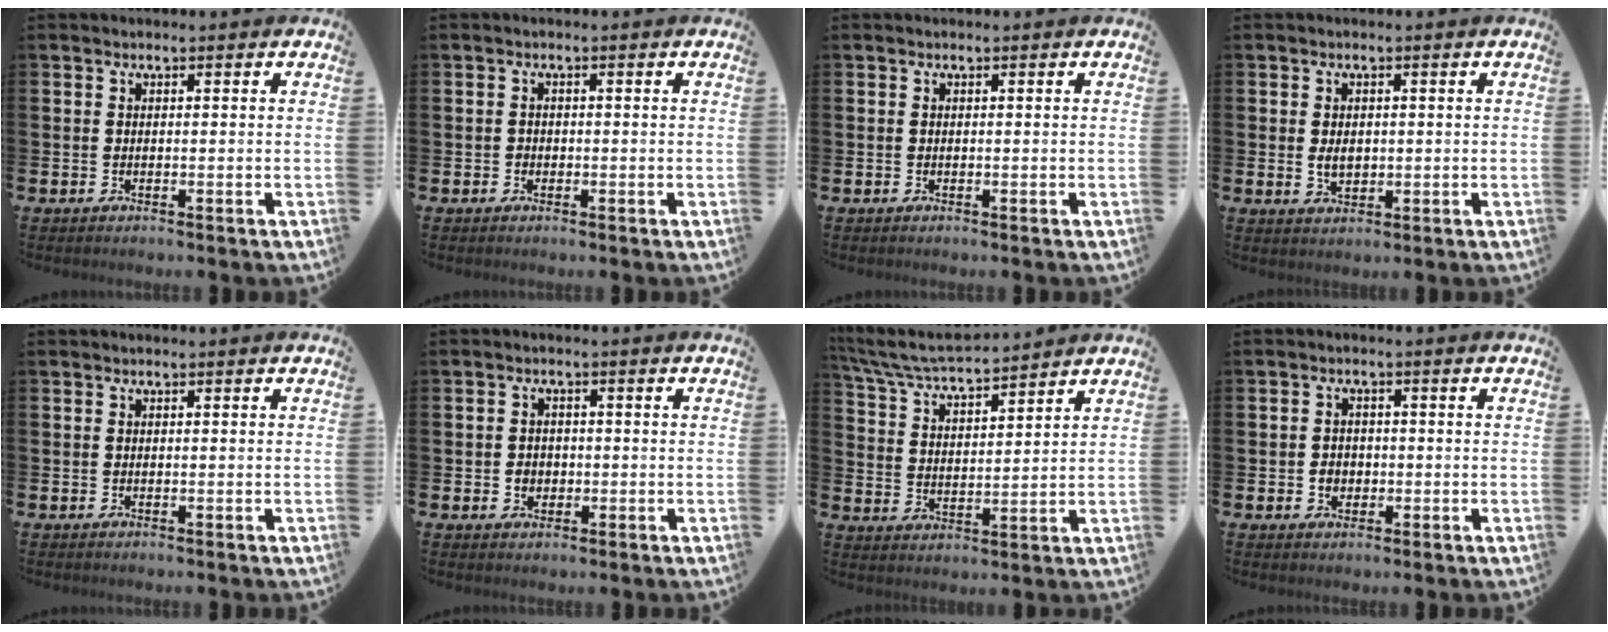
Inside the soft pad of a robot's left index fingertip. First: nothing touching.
{"total": 0.8, "force": [-0.3, 0.7, 0.1], "torque": [-0.004, 0.005, -0.007]}
{"total": 0.0}
{"total": 2.2, "force": [0.2, 1.5, 1.5], "torque": [-0.024, 0.004, 0.001]}
{"total": 0.0}
{"total": 2.0, "force": [-0.3, 1.8, 0.8], "torque": [-0.002, 0.000, -0.013]}
{"total": 6.2, "force": [5.9, 0.5, 1.7], "torque": [-0.062, -0.036, 0.104]}
{"total": 2.0, "force": [-0.5, 1.8, 0.8], "torque": [-0.011, 0.003, -0.014]}